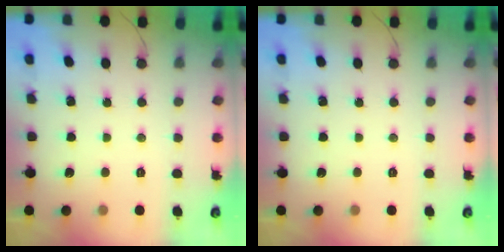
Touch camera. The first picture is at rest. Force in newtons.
{"total": 0.0}